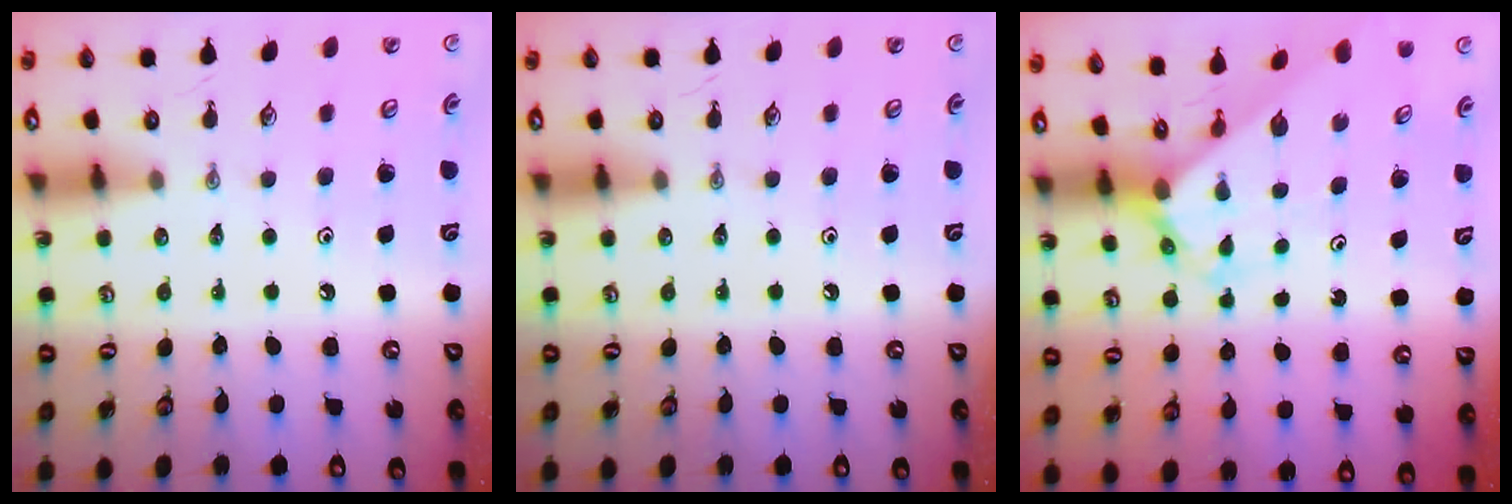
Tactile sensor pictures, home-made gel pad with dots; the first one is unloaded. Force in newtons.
{"total": 0.0}
{"total": 2.5, "press": 2.5, "slide": 0.2}